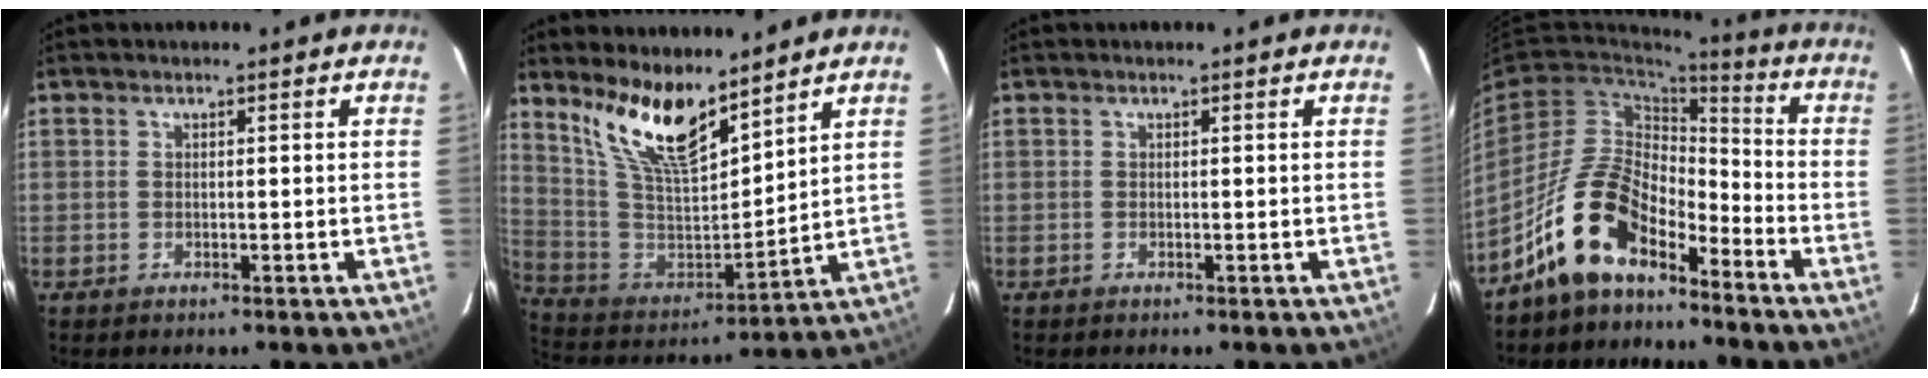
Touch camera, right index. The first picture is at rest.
{"total": 15.1, "force": [11.1, 4.6, 9.2], "torque": [-0.183, -0.008, 0.224]}
{"total": 0.0}
{"total": 13.6, "force": [-9.8, 6.0, 7.2], "torque": [-0.143, 0.021, -0.185]}